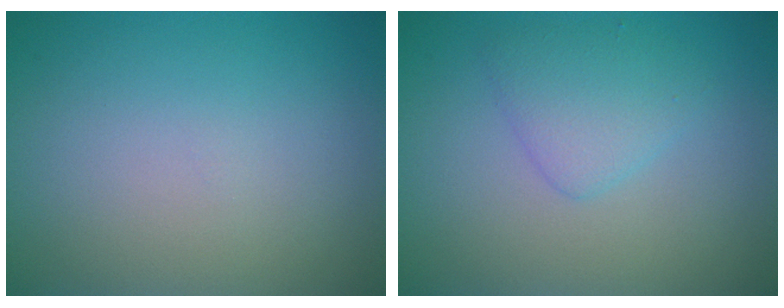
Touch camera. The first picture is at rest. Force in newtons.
{"total": 2.5, "press": 2.5, "slide": 0.1}